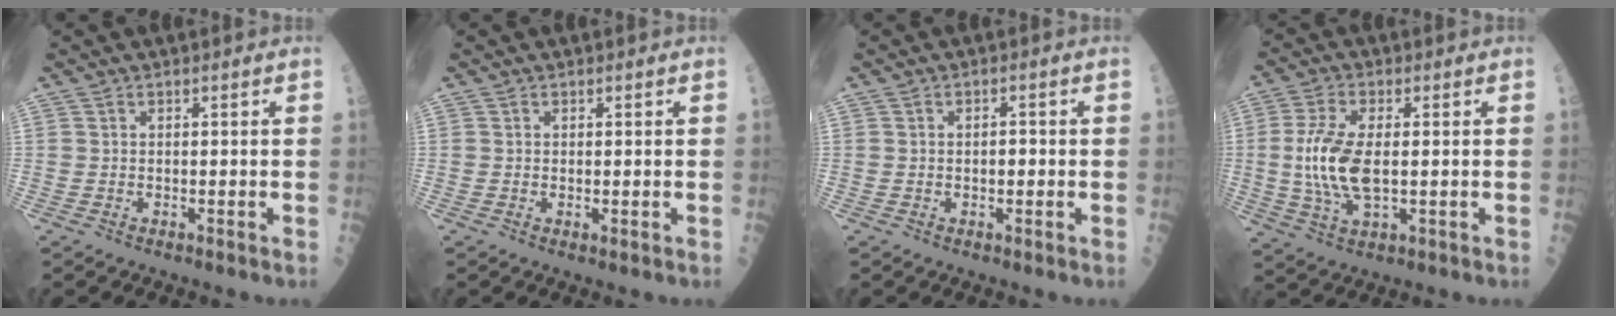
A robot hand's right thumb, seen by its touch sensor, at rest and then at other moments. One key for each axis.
{"total": 0.6, "fx": 0.0, "fy": 0.2, "fz": 0.5, "tx": -0.010, "ty": -0.003, "tz": 0.000}
{"total": 1.8, "fx": -0.1, "fy": 0.9, "fz": 1.6, "tx": -0.019, "ty": 0.004, "tz": -0.002}
{"total": 10.7, "fx": -0.1, "fy": 4.5, "fz": 9.7, "tx": -0.210, "ty": -0.005, "tz": 0.002}